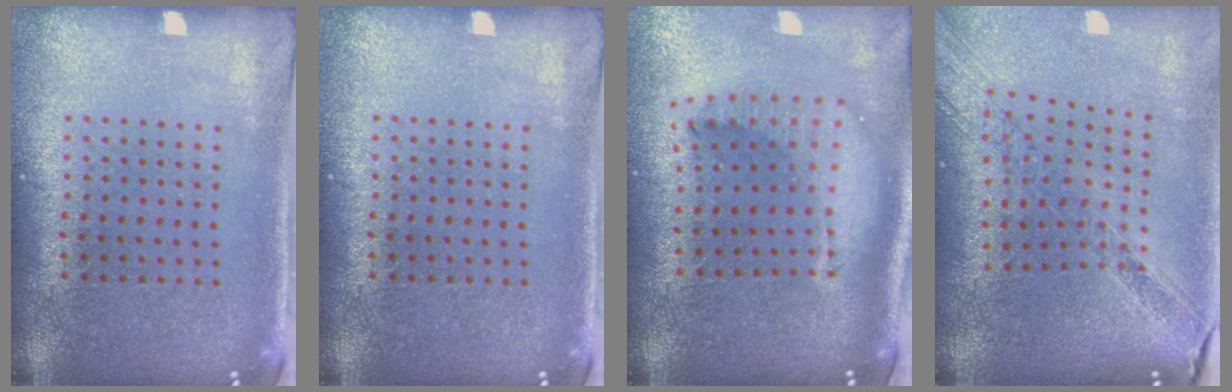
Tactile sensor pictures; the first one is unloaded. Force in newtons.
{"total": 0.0}
{"total": 2.1, "press": 1.6, "slide": 1.3}
{"total": 1.3, "press": 1.3, "slide": 0.4}